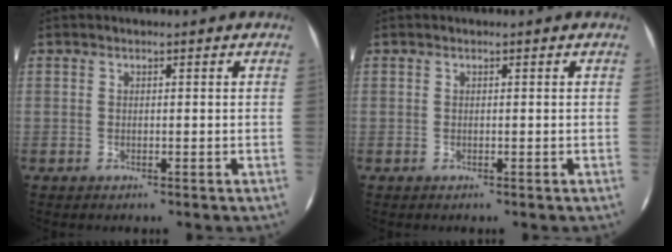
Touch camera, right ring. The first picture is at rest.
{"total": 0.0}